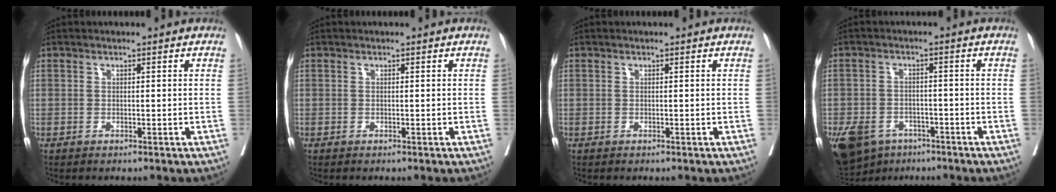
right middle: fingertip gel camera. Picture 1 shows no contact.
{"total": 0.0}
{"total": 0.0}
{"total": 13.6, "force": [-8.0, 9.3, 5.8], "torque": [-0.153, -0.011, -0.112]}